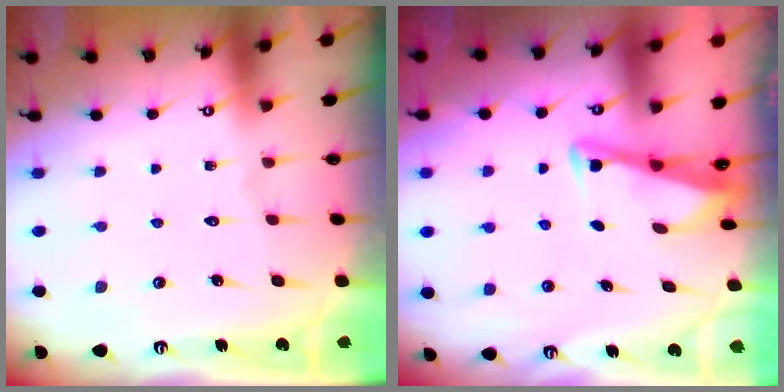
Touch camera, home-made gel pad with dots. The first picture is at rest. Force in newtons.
{"total": 3.3, "press": 3.3, "slide": 0.3}